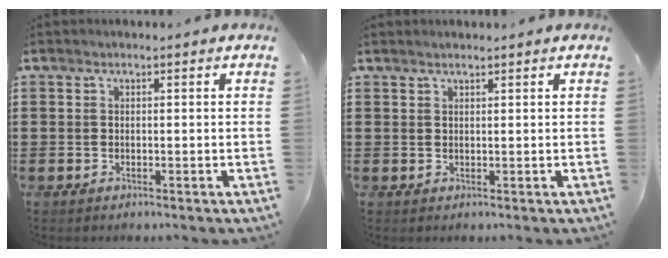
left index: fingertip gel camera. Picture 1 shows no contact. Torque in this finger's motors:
{"motor_torque": [1.15, 0.98, 0.08, -0.01]}